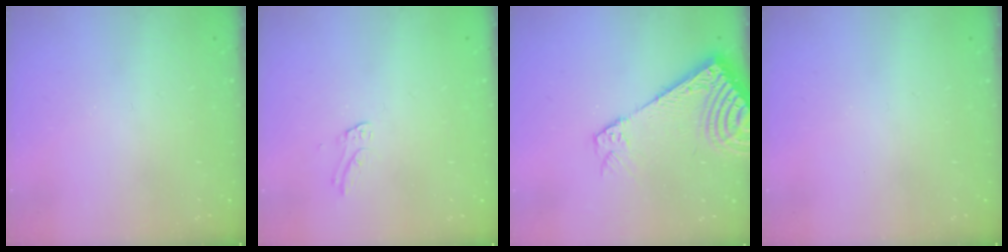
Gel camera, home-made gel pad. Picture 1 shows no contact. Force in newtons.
{"total": 3.3, "press": 3.3, "slide": 0.3}
{"total": 12.4, "press": 12.2, "slide": 2.0}
{"total": 0.0}